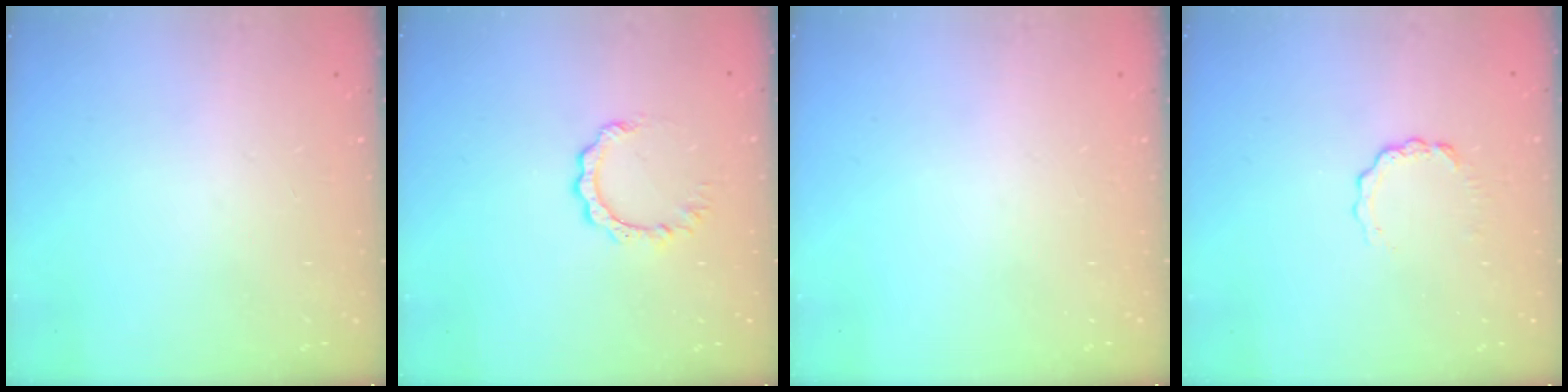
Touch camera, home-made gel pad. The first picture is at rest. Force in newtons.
{"total": 4.9, "press": 4.9, "slide": 0.1}
{"total": 0.0}
{"total": 3.4, "press": 3.4, "slide": 0.4}